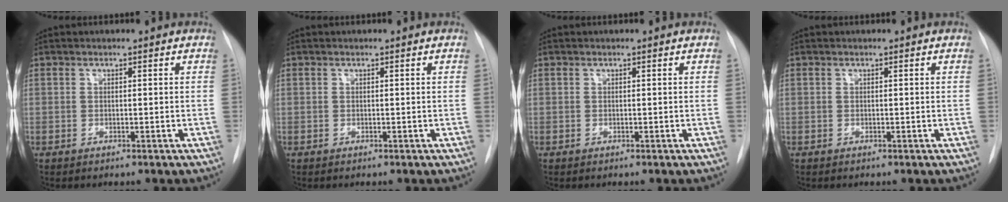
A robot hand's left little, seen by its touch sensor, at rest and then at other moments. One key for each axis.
{"total": 0.0}
{"total": 0.0}
{"total": 0.0}